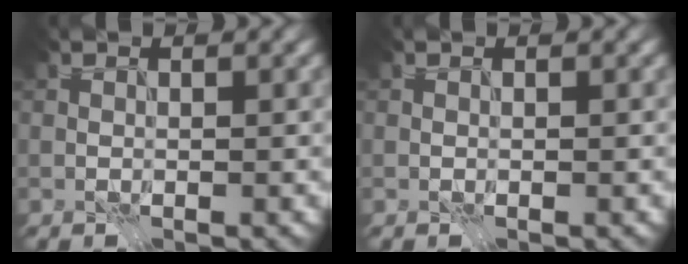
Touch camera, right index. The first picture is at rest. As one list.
[{"total": 0.0}]